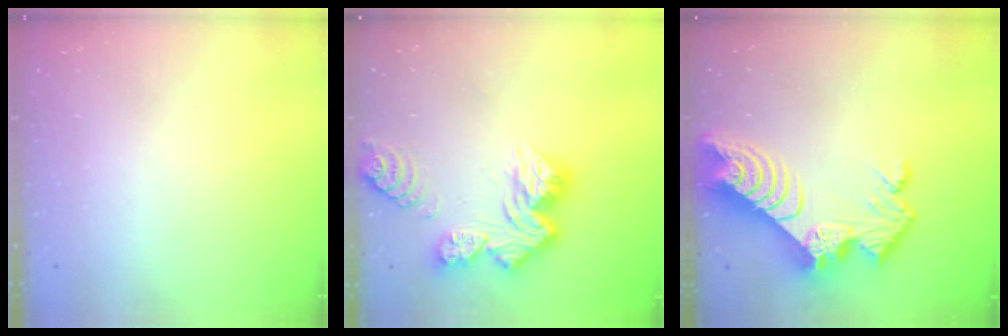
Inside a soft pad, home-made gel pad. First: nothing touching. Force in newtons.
{"total": 14.2, "press": 14.1, "slide": 1.6}
{"total": 16.6, "press": 16.6, "slide": 1.4}